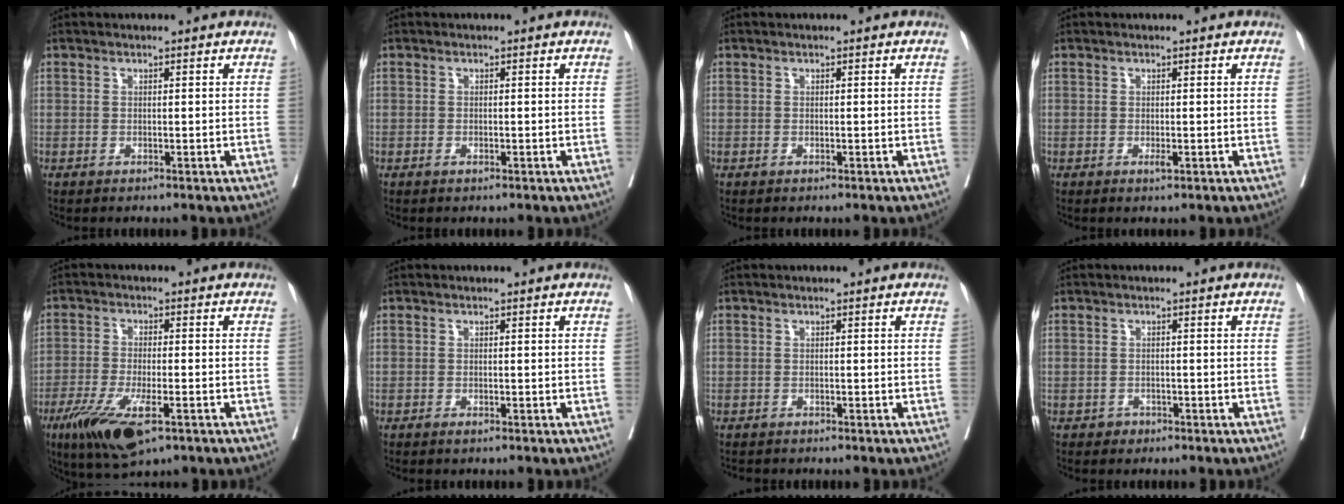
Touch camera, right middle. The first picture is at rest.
{"total": 0.5, "force": [-0.2, 0.3, 0.4], "torque": [-0.007, 0.001, -0.001]}
{"total": 0.0}
{"total": 0.9, "force": [-0.3, 0.2, 0.8], "torque": [-0.012, -0.002, -0.005]}
{"total": 10.0, "force": [-5.3, 2.6, 8.1], "torque": [-0.149, -0.023, -0.086]}
{"total": 0.7, "force": [-0.4, 0.1, 0.5], "torque": [-0.008, -0.001, -0.006]}
{"total": 0.7, "force": [-0.7, 0.1, 0.1], "torque": [-0.008, -0.003, -0.013]}
{"total": 0.9, "force": [-0.6, 0.7, 0.1], "torque": [0.002, 0.003, -0.010]}